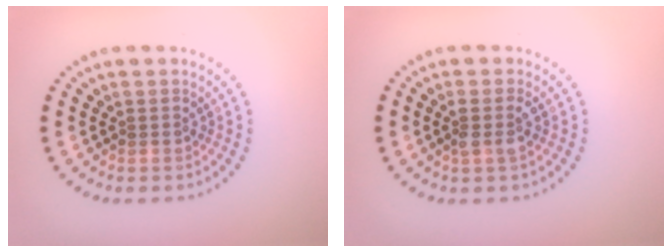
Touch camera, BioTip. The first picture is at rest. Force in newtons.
{"total": 1.5, "press": 1.4, "slide": 0.7}